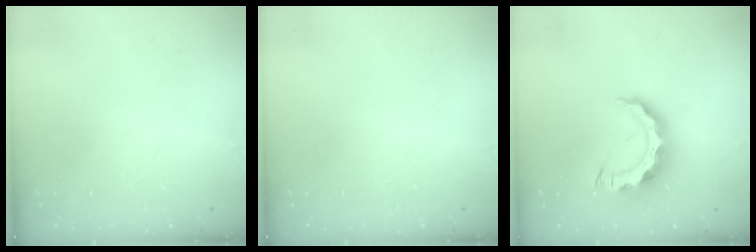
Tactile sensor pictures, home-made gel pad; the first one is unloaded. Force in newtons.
{"total": 0.0}
{"total": 10.4, "press": 10.4, "slide": 1.2}